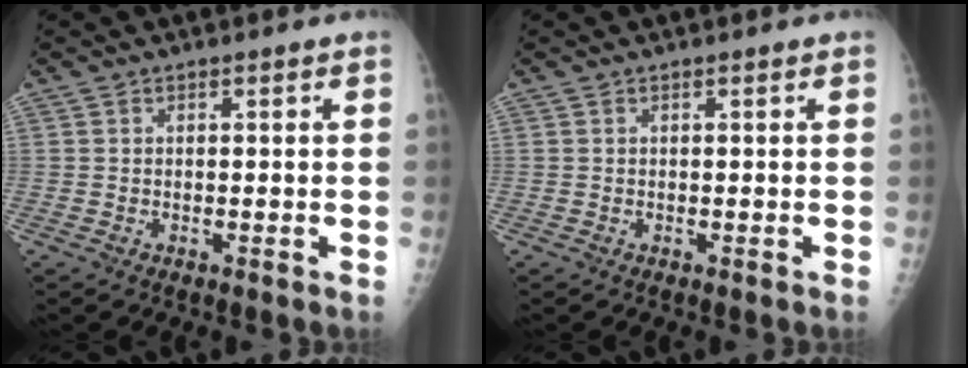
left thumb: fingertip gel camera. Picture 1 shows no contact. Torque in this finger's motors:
{"motor_torque": [-0.03, 0.00, -0.03, -0.03, 0.00]}